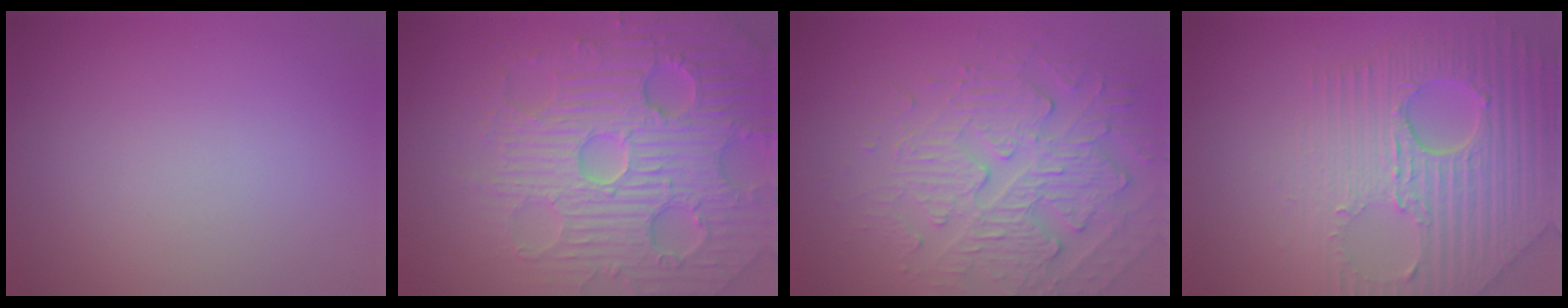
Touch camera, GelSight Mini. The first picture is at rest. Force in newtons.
{"total": 8.0, "press": 7.8, "slide": 1.7}
{"total": 4.7, "press": 4.1, "slide": 2.3}
{"total": 8.9, "press": 6.0, "slide": 6.6}